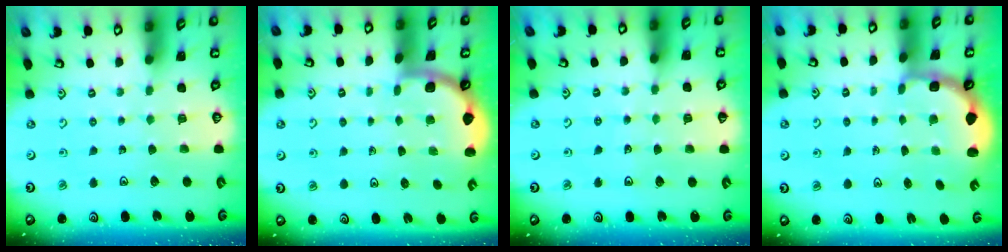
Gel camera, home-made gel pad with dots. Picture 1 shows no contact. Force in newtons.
{"total": 1.8, "press": 1.8, "slide": 0.0}
{"total": 2.4, "press": 2.1, "slide": 1.2}
{"total": 2.8, "press": 2.3, "slide": 1.7}